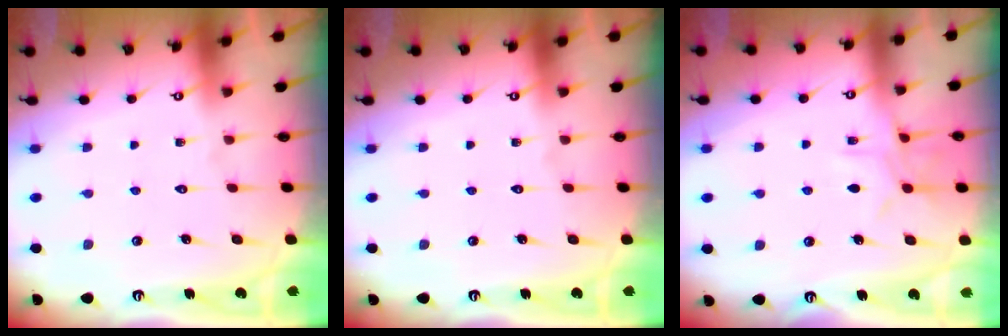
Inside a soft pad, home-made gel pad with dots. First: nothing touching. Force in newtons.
{"total": 0.0}
{"total": 6.8, "press": 6.7, "slide": 0.7}